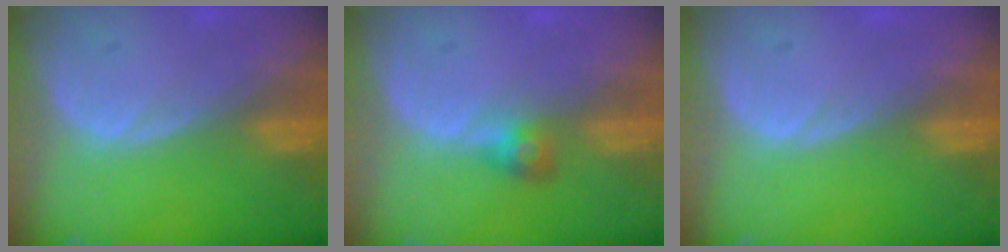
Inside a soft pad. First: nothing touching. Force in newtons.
{"total": 2.6, "press": 2.5, "slide": 0.7}
{"total": 0.0}